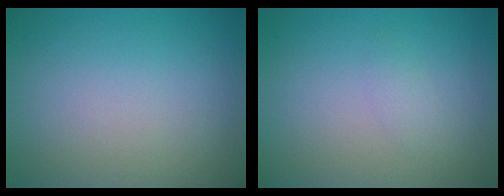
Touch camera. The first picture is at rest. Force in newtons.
{"total": 0.9, "press": 0.9, "slide": 0.0}